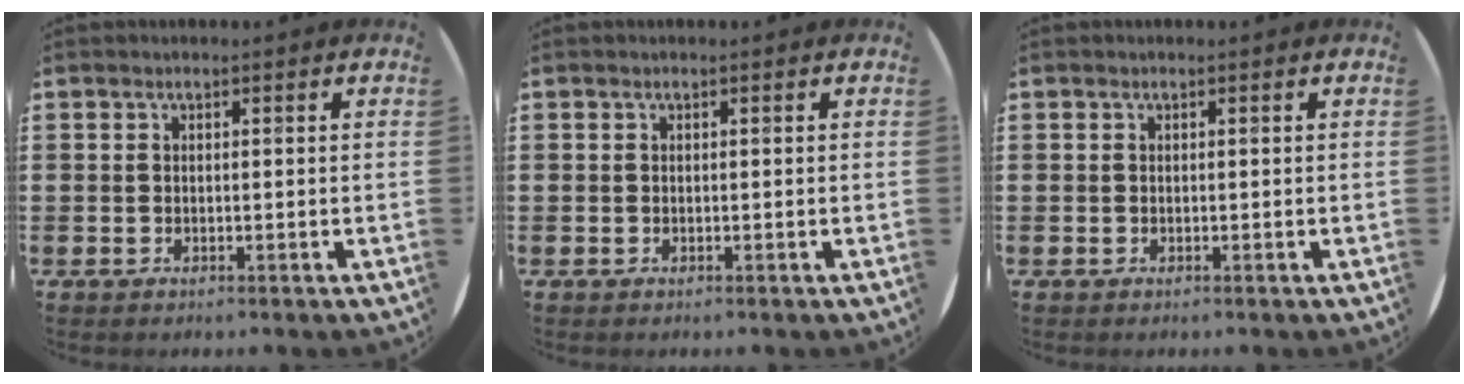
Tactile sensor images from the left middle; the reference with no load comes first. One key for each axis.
{"total": 0.0}
{"total": 0.0}